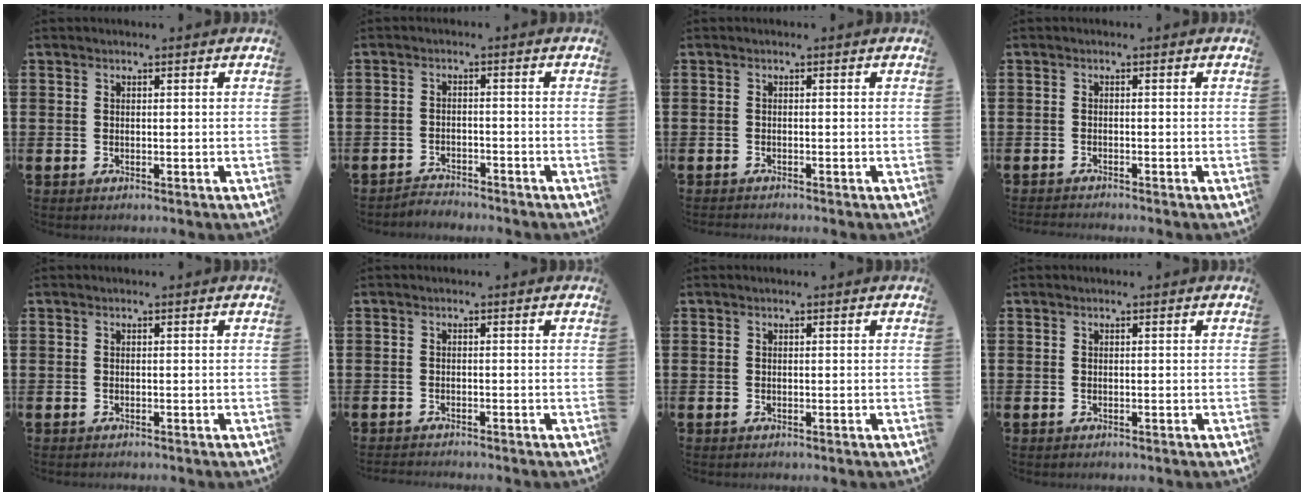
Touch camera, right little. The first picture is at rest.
{"total": 2.2, "force": [-2.1, 0.1, -0.3], "torque": [-0.003, 0.004, -0.048]}
{"total": 0.5, "force": [-0.5, 0.0, 0.0], "torque": [0.000, -0.002, -0.011]}
{"total": 0.8, "force": [-0.8, -0.1, 0.1], "torque": [-0.003, -0.002, -0.016]}
{"total": 0.0}
{"total": 0.9, "force": [-0.9, -0.1, 0.0], "torque": [-0.002, -0.001, -0.018]}
{"total": 0.0}
{"total": 0.0}